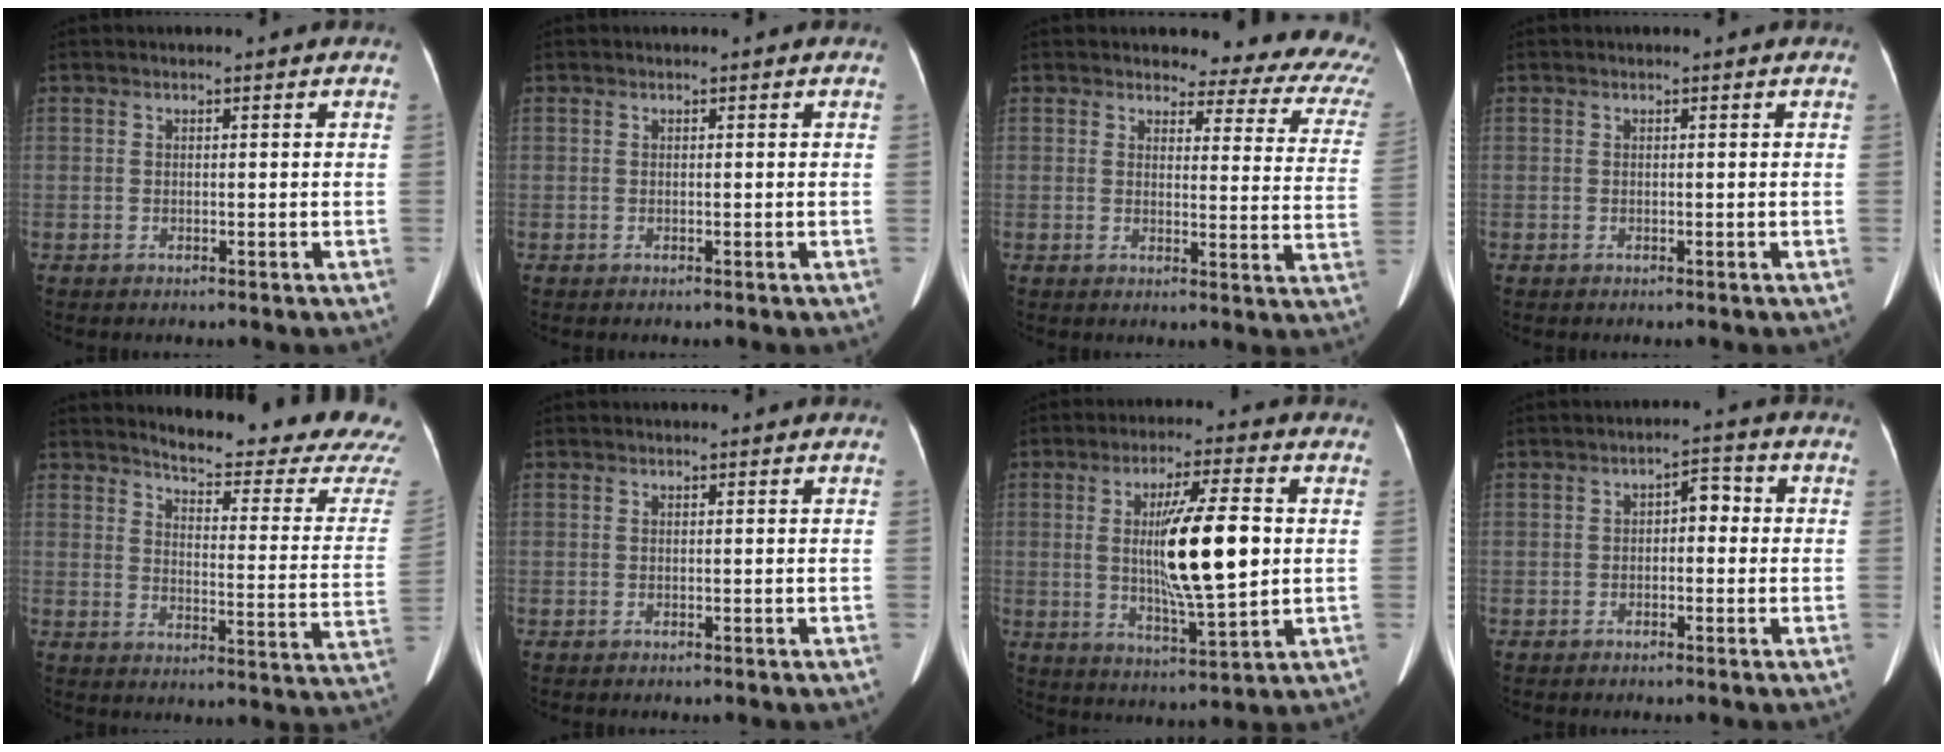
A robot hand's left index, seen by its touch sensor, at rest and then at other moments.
{"total": 0.0}
{"total": 13.2, "force": [11.1, 4.4, 5.6], "torque": [-0.036, -0.039, 0.091]}
{"total": 0.0}
{"total": 20.6, "force": [19.5, 0.9, 6.7], "torque": [-0.088, -0.114, 0.221]}
{"total": 0.0}
{"total": 12.7, "force": [1.2, 1.4, 12.6], "torque": [-0.217, -0.006, 0.023]}
{"total": 3.5, "force": [-0.1, 1.8, 3.0], "torque": [-0.038, 0.025, -0.004]}